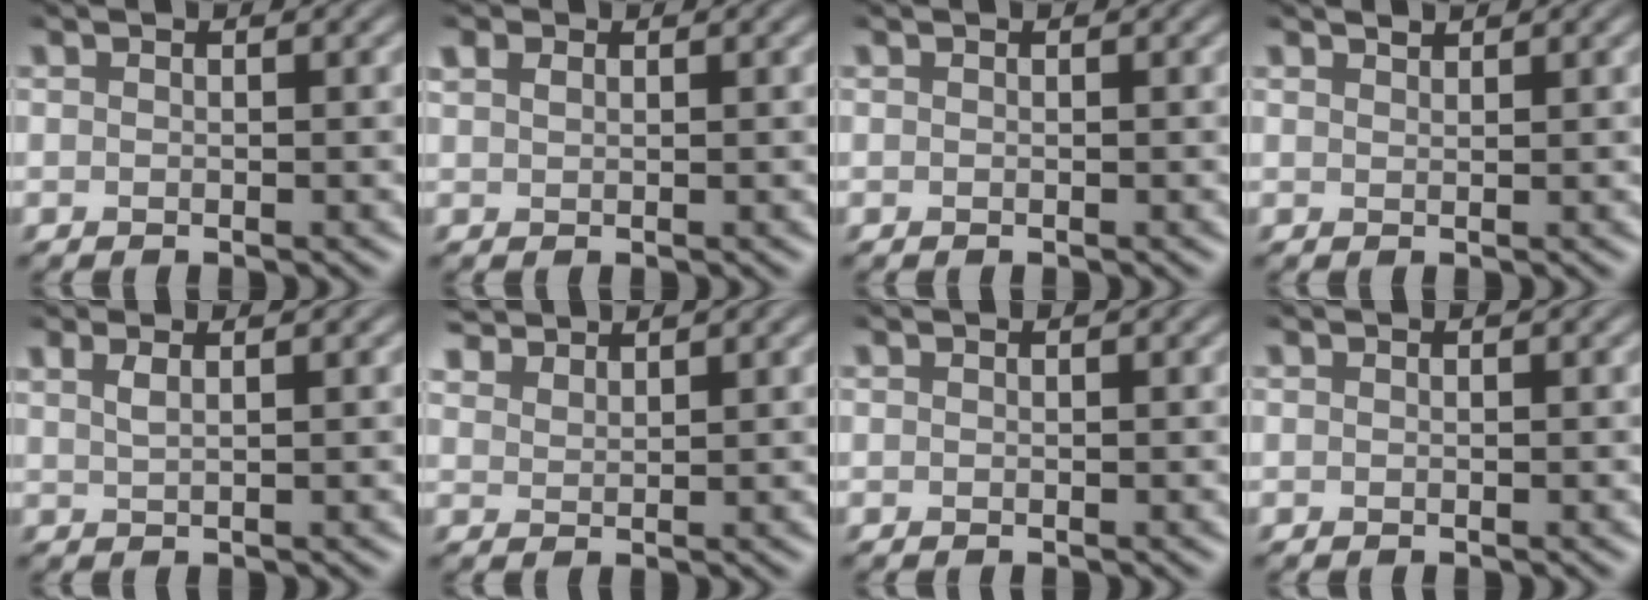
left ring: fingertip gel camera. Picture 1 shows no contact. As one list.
[{"total": 1.1, "force": [0.7, 0.6, 0.5], "torque": [-0.012, 0.003, 0.015]}, {"total": 0.0}, {"total": 0.8, "force": [0.8, 0.0, 0.1], "torque": [-0.001, -0.001, 0.016]}, {"total": 1.9, "force": [1.0, 0.8, 1.4], "torque": [-0.017, 0.004, 0.011]}, {"total": 2.9, "force": [2.8, 0.6, 0.5], "torque": [-0.012, 0.006, 0.059]}, {"total": 0.0}, {"total": 0.0}]